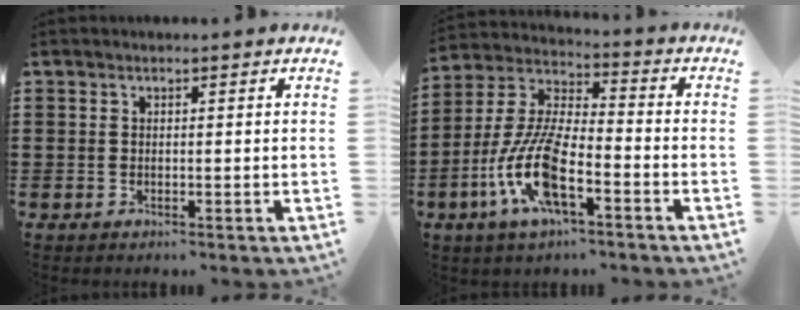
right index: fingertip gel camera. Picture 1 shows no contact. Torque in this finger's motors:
{"motor_torque": [2.14, 0.00, 1.05, 0.21]}